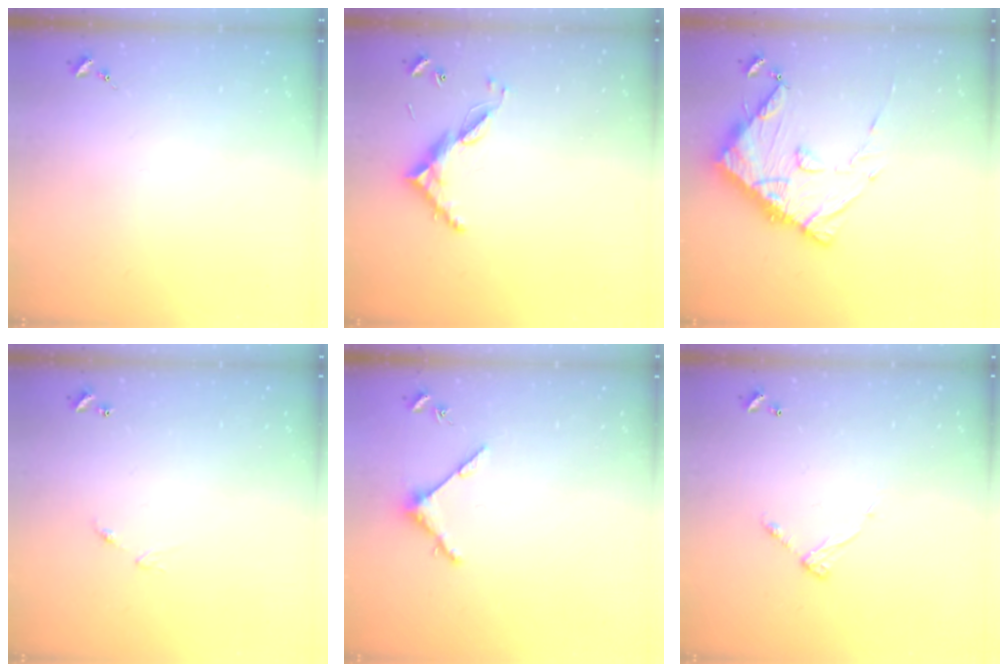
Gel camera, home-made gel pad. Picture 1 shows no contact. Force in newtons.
{"total": 8.7, "press": 8.7, "slide": 0.5}
{"total": 14.1, "press": 14.0, "slide": 1.6}
{"total": 5.6, "press": 5.5, "slide": 0.6}
{"total": 4.8, "press": 4.8, "slide": 0.6}
{"total": 7.1, "press": 7.1, "slide": 0.5}